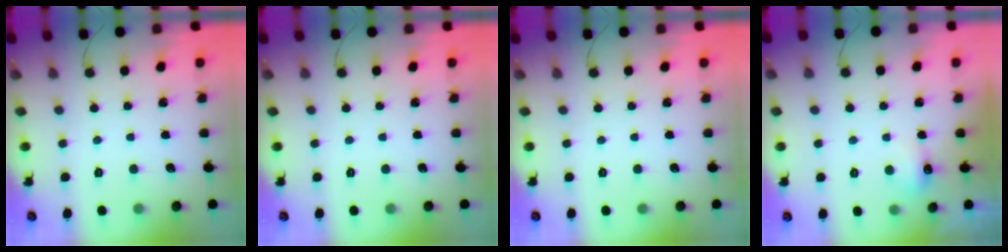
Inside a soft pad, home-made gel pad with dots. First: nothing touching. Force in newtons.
{"total": 0.0}
{"total": 0.0}
{"total": 5.2, "press": 5.1, "slide": 0.9}